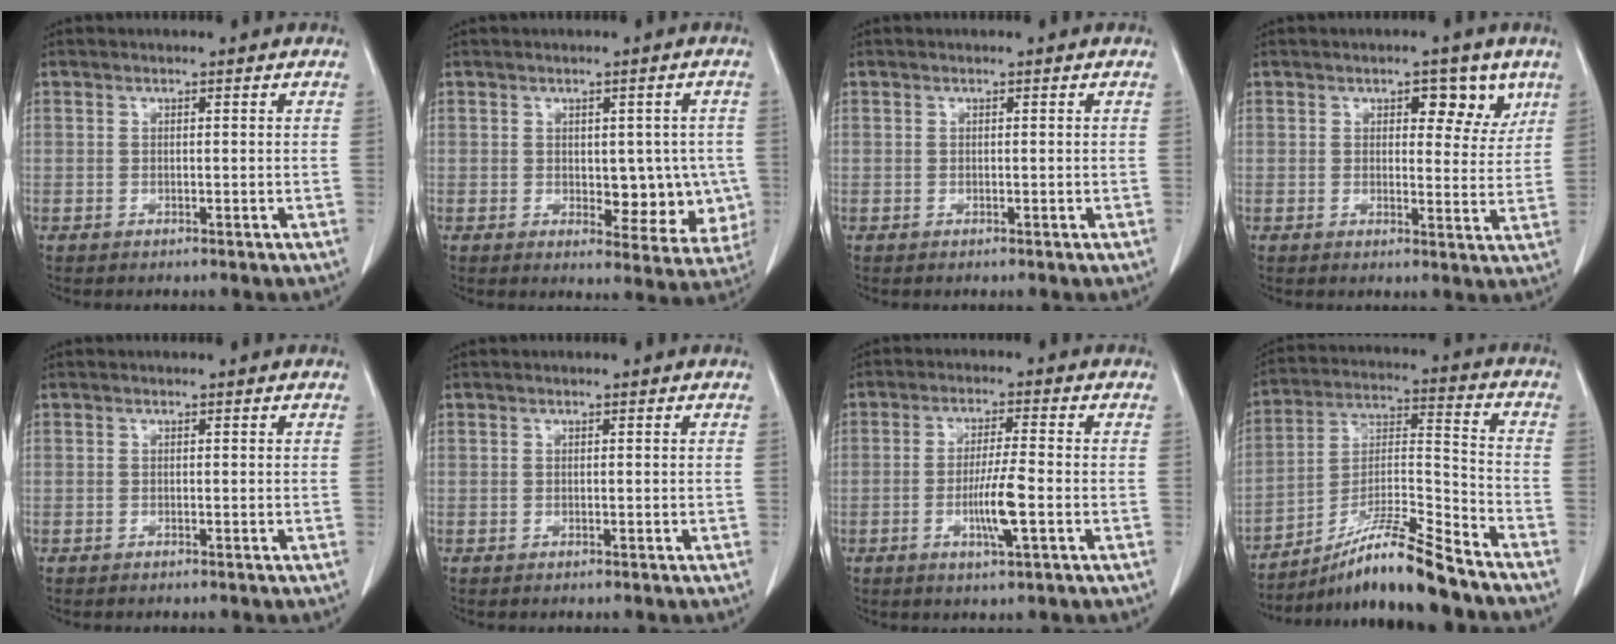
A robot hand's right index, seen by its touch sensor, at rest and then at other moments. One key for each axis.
{"total": 8.1, "fx": -0.3, "fy": 4.5, "fz": 6.7, "tx": -0.058, "ty": 0.005, "tz": 0.010}
{"total": 0.0}
{"total": 5.3, "fx": 2.9, "fy": 2.8, "fz": 3.5, "tx": -0.029, "ty": 0.004, "tz": 0.035}
{"total": 0.0}
{"total": 0.0}
{"total": 6.3, "fx": -1.7, "fy": 0.1, "fz": 6.1, "tx": -0.112, "ty": -0.007, "tz": -0.029}
{"total": 14.2, "fx": -11.6, "fy": 0.0, "fz": 8.2, "tx": -0.148, "ty": 0.002, "tz": -0.201}